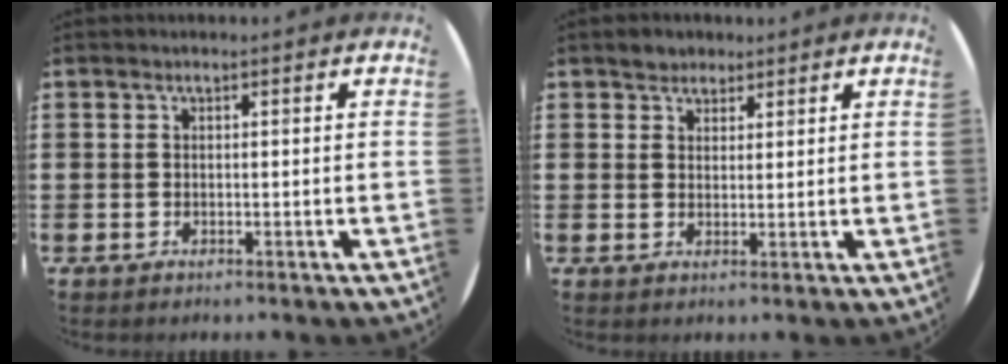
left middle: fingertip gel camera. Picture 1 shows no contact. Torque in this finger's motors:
{"motor_torque": [0.12, -0.05, 0.04, 0.01]}